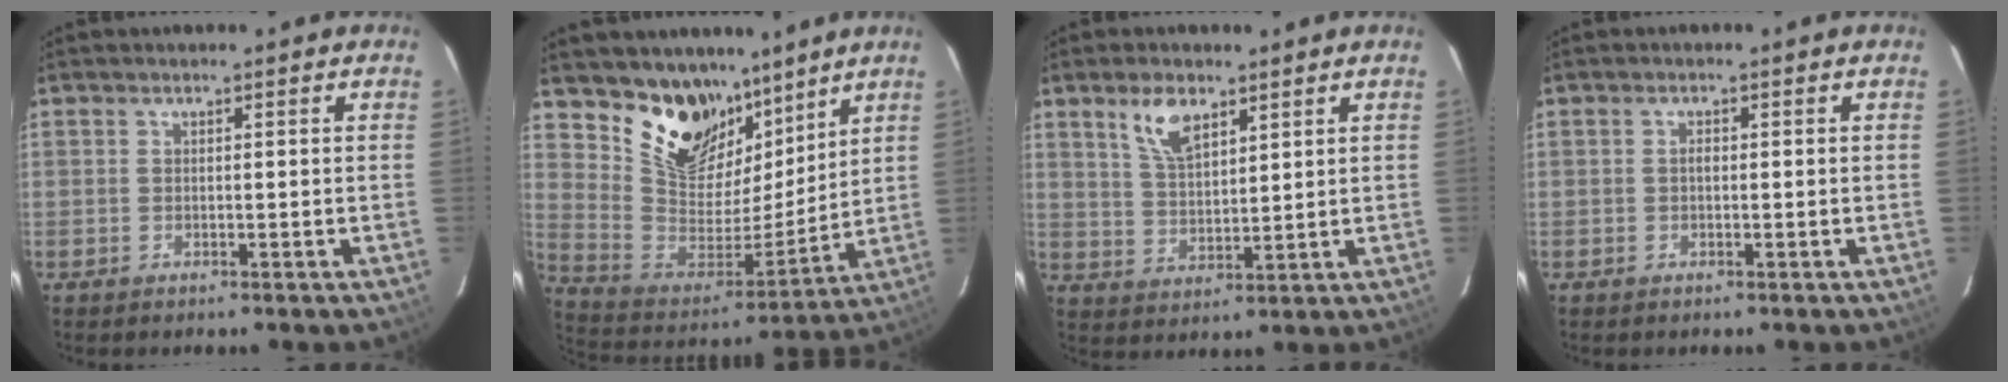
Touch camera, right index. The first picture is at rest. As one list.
[{"total": 17.6, "force": [12.3, 10.4, 7.0], "torque": [-0.159, -0.012, 0.239]}, {"total": 7.2, "force": [4.4, 3.3, 4.7], "torque": [-0.087, 0.008, 0.089]}, {"total": 0.8, "force": [-0.1, 0.5, 0.6], "torque": [-0.010, 0.005, -0.002]}]